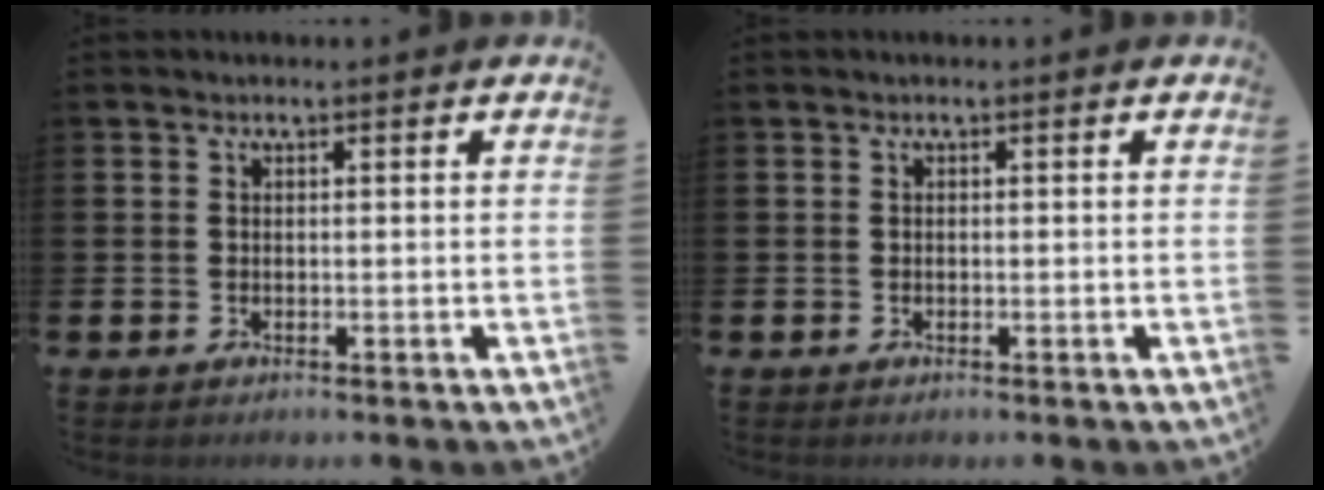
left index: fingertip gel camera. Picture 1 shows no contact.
{"total": 0.0}